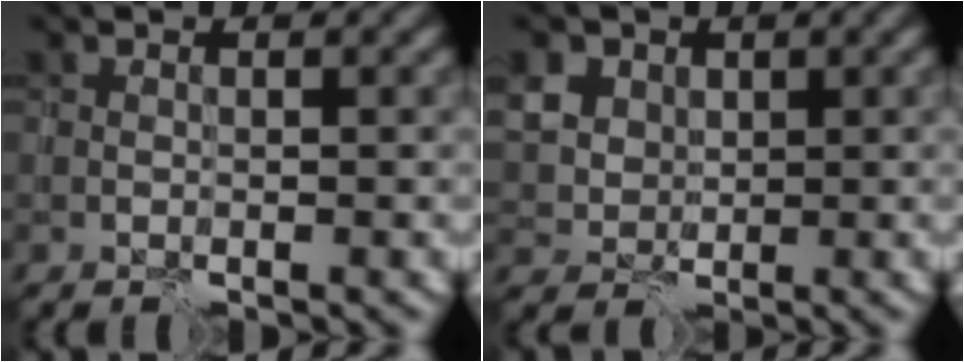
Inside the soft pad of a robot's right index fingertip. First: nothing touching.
{"total": 4.3, "force": [1.9, 3.5, 1.7], "torque": [-0.058, 0.006, 0.044]}